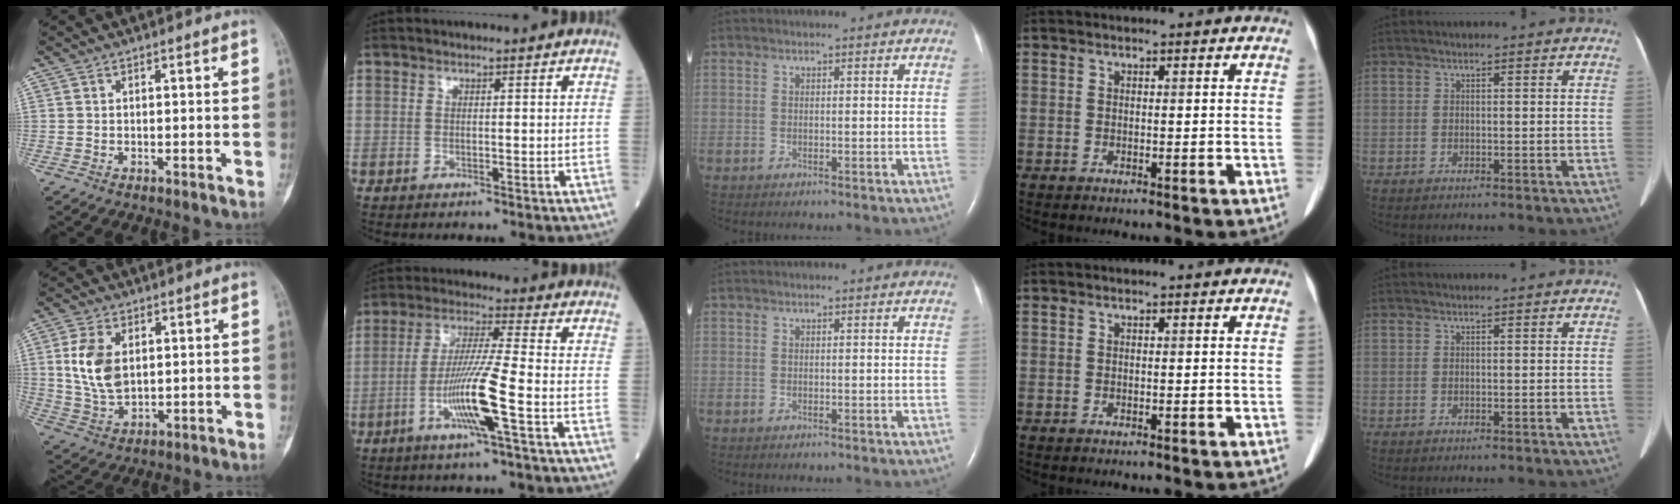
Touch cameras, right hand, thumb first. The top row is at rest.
{"thumb": {"total": 9.7, "force": [2.0, 5.9, 7.5], "torque": [-0.144, -0.009, 0.047]}, "index": {"total": 10.5, "force": [-3.8, -0.9, 9.8], "torque": [-0.193, -0.010, -0.076]}}